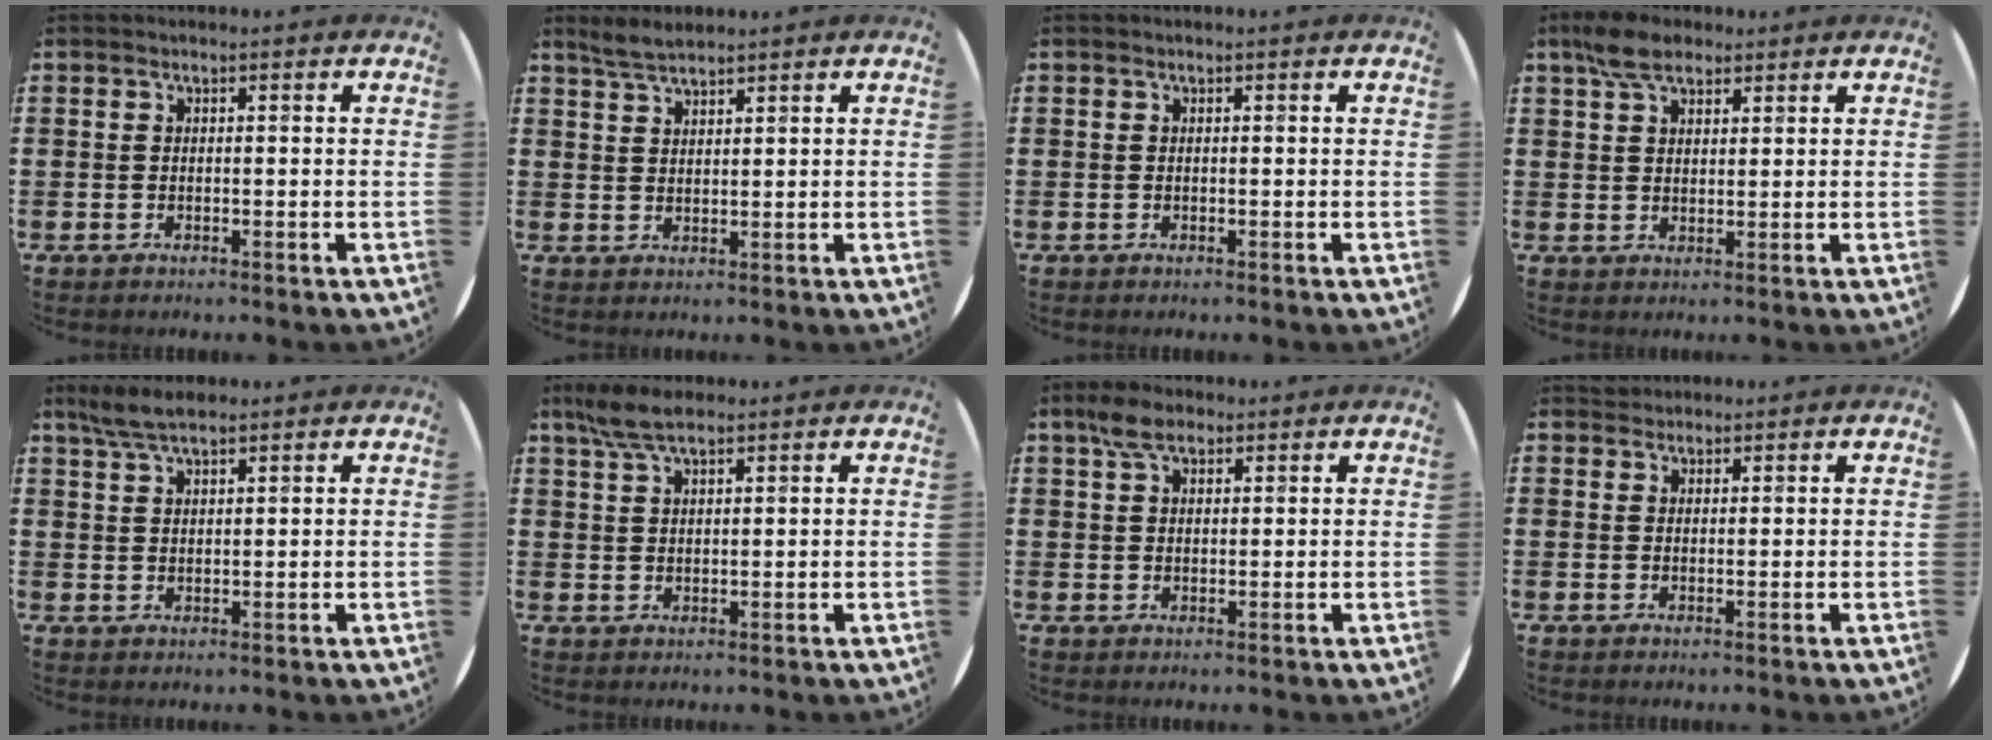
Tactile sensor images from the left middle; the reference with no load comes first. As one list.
[{"total": 2.7, "force": [2.6, 0.3, 0.8], "torque": [-0.021, 0.000, 0.049]}, {"total": 0.0}, {"total": 4.9, "force": [3.7, 2.3, 2.2], "torque": [-0.043, 0.003, 0.068]}, {"total": 4.2, "force": [3.4, 1.0, 2.3], "torque": [-0.052, 0.002, 0.062]}, {"total": 5.1, "force": [3.8, 1.5, 3.0], "torque": [-0.067, 0.002, 0.070]}, {"total": 4.2, "force": [2.9, 2.1, 2.3], "torque": [-0.042, 0.006, 0.052]}, {"total": 1.3, "force": [1.3, 0.4, -0.2], "torque": [0.001, 0.004, 0.026]}]